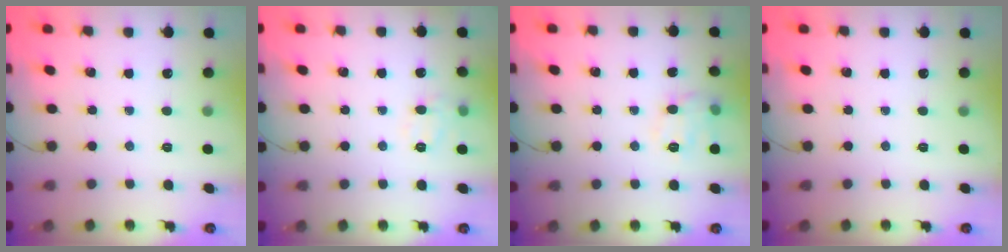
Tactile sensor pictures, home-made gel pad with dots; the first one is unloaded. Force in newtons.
{"total": 8.3, "press": 8.2, "slide": 1.4}
{"total": 10.0, "press": 9.9, "slide": 1.2}
{"total": 0.0}